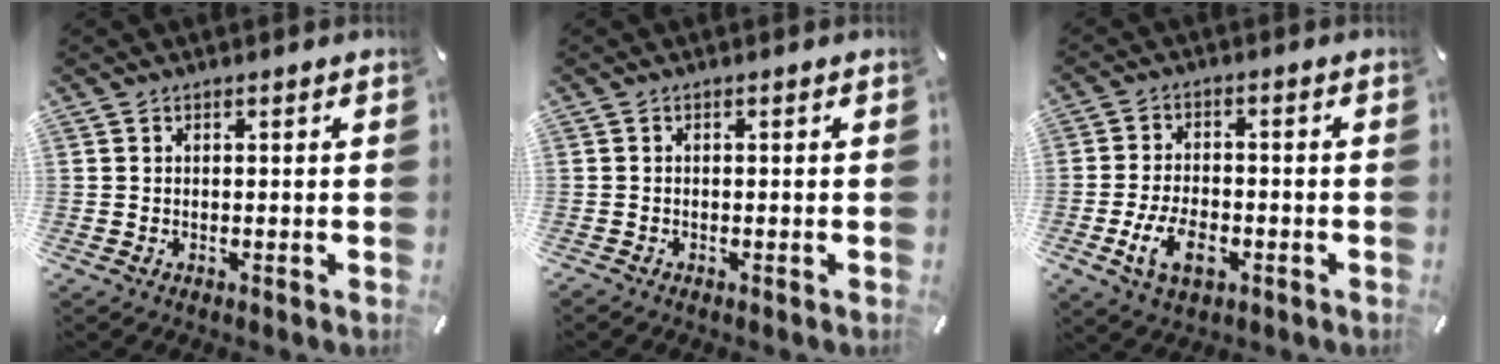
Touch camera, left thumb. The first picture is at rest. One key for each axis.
{"total": 0.5, "fx": -0.4, "fy": 0.3, "fz": 0.1, "tx": -0.003, "ty": 0.000, "tz": -0.009}
{"total": 8.8, "fx": -3.4, "fy": 5.2, "fz": 6.3, "tx": -0.129, "ty": 0.001, "tz": -0.061}